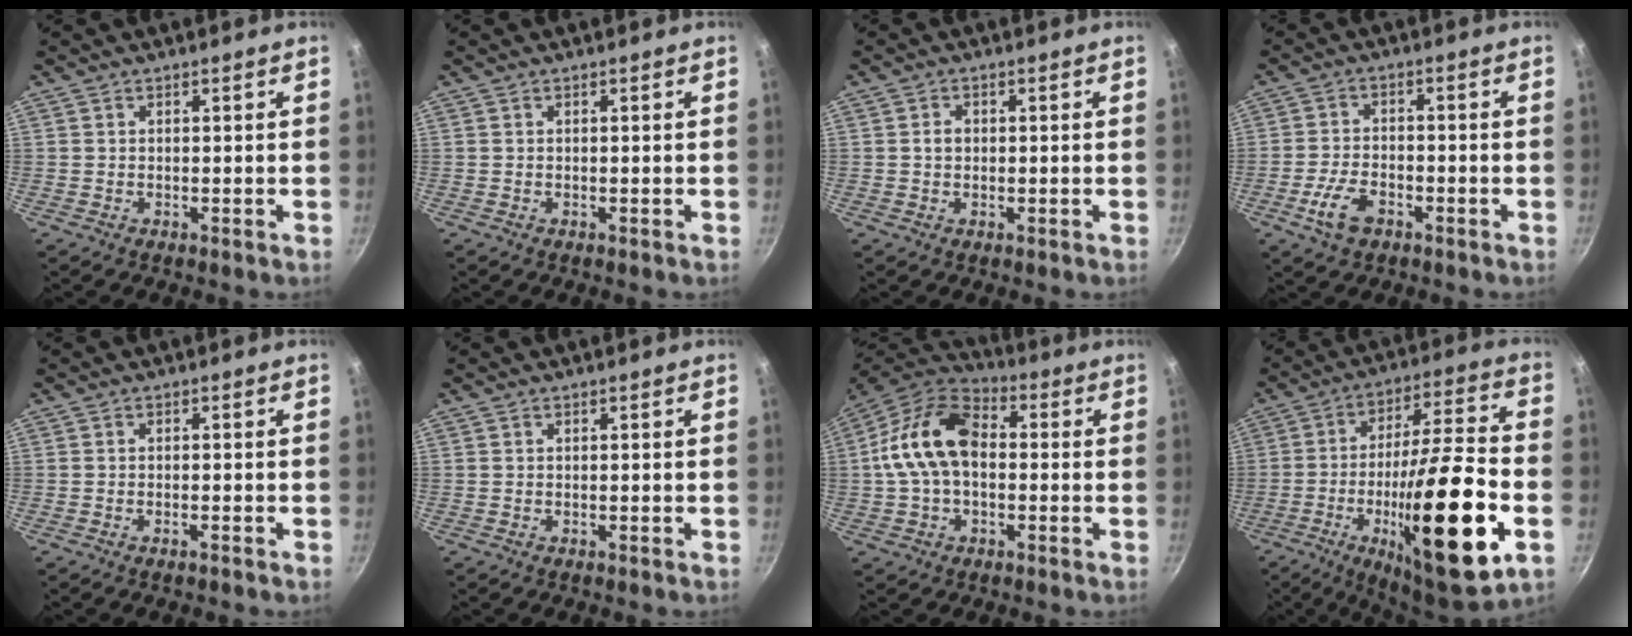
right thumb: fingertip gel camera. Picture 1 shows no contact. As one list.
[{"total": 0.0}, {"total": 1.8, "force": [0.1, 1.4, 1.1], "torque": [-0.014, 0.005, 0.002]}, {"total": 6.7, "force": [-3.2, 3.7, 4.6], "torque": [-0.087, 0.016, -0.060]}, {"total": 0.9, "force": [-0.6, 0.0, 0.6], "torque": [-0.020, 0.005, -0.011]}, {"total": 0.0}, {"total": 15.5, "force": [0.2, 10.2, 11.7], "torque": [-0.192, 0.037, -0.012]}, {"total": 28.1, "force": [-8.4, 7.1, 25.9], "torque": [-0.399, 0.027, -0.123]}]